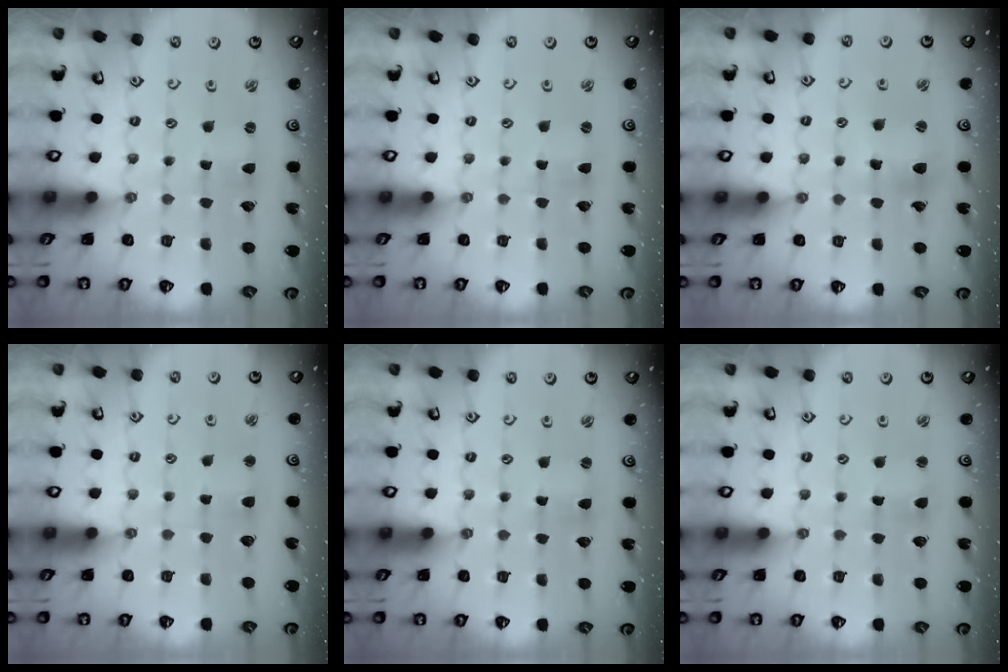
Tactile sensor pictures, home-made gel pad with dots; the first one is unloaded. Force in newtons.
{"total": 1.5, "press": 1.4, "slide": 0.2}
{"total": 7.8, "press": 7.7, "slide": 1.3}
{"total": 2.8, "press": 2.8, "slide": 0.2}
{"total": 0.8, "press": 0.8, "slide": 0.2}
{"total": 1.4, "press": 1.4, "slide": 0.2}